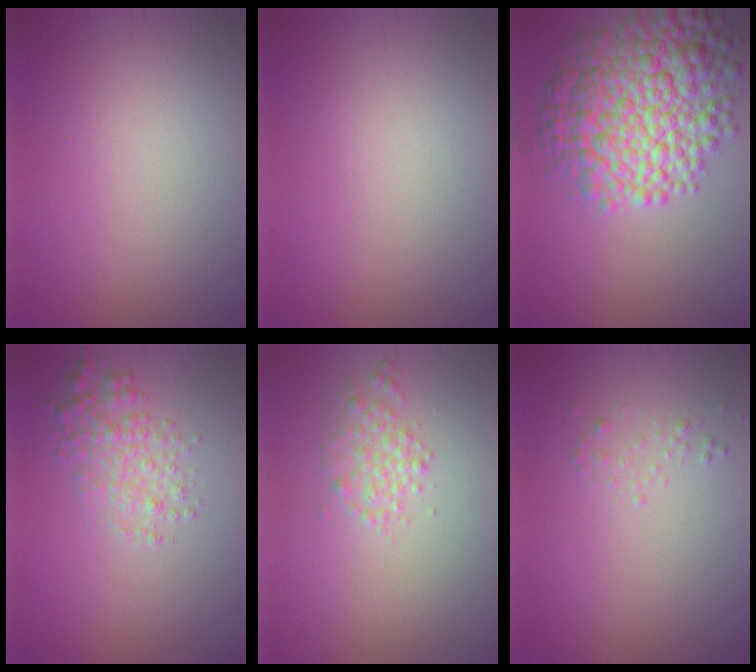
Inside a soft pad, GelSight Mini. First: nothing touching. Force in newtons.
{"total": 0.0}
{"total": 9.7, "press": 9.7, "slide": 0.2}
{"total": 2.8, "press": 2.8, "slide": 0.1}
{"total": 1.8, "press": 1.8, "slide": 0.0}
{"total": 0.7, "press": 0.7, "slide": 0.0}